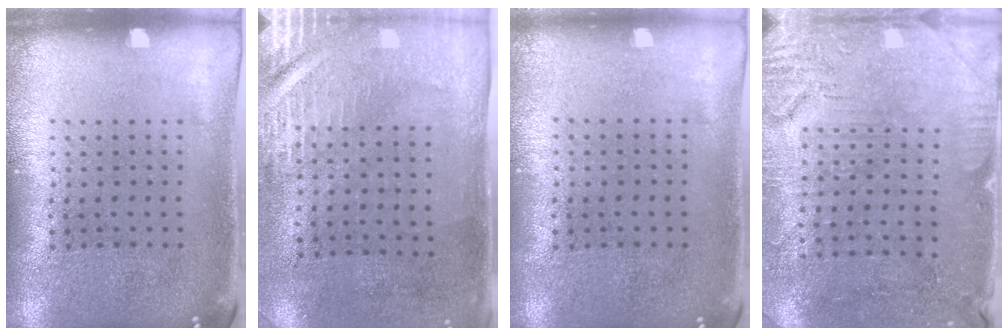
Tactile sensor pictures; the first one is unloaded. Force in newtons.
{"total": 2.9, "press": 2.5, "slide": 1.5}
{"total": 0.0}
{"total": 3.0, "press": 2.9, "slide": 1.0}